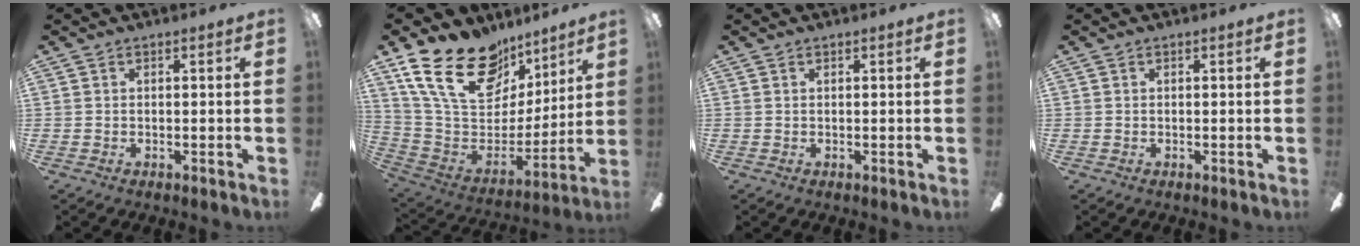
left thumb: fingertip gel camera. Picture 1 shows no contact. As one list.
[{"total": 25.2, "force": [14.9, 14.7, 14.0], "torque": [-0.243, -0.082, 0.280]}, {"total": 0.0}, {"total": 0.0}]